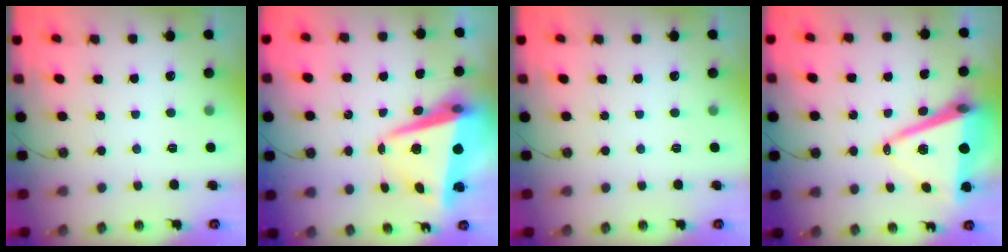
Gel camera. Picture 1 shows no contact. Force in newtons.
{"total": 11.0, "press": 10.7, "slide": 2.5}
{"total": 0.0}
{"total": 14.3, "press": 13.7, "slide": 4.0}